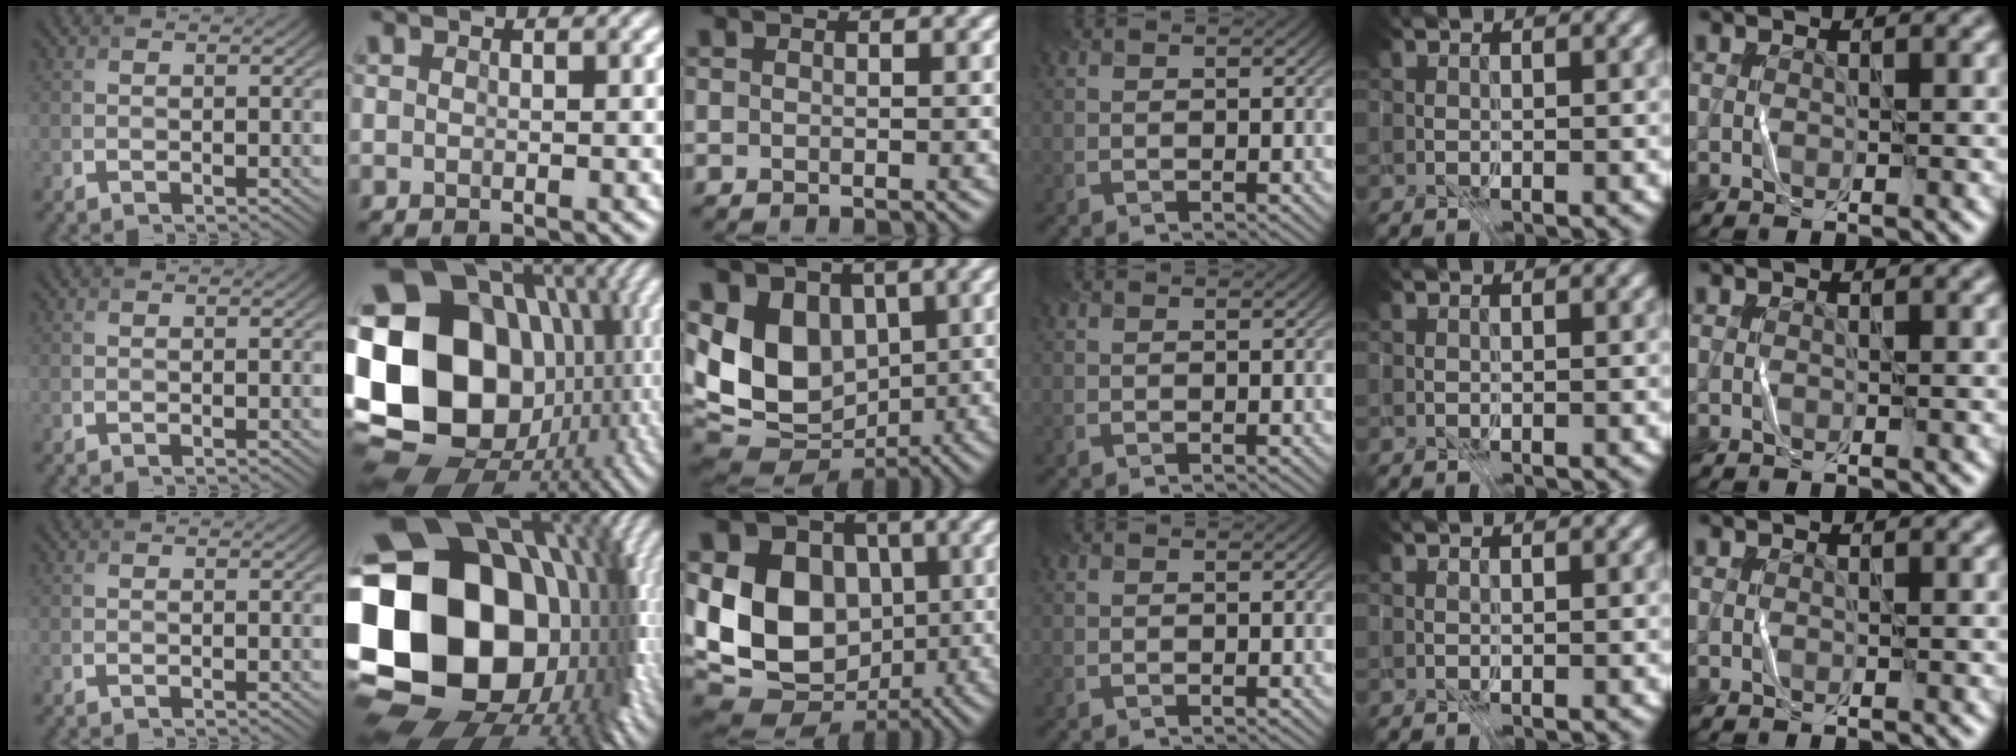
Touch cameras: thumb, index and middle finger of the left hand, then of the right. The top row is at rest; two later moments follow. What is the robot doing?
{"motion": "fold", "object": "file"}